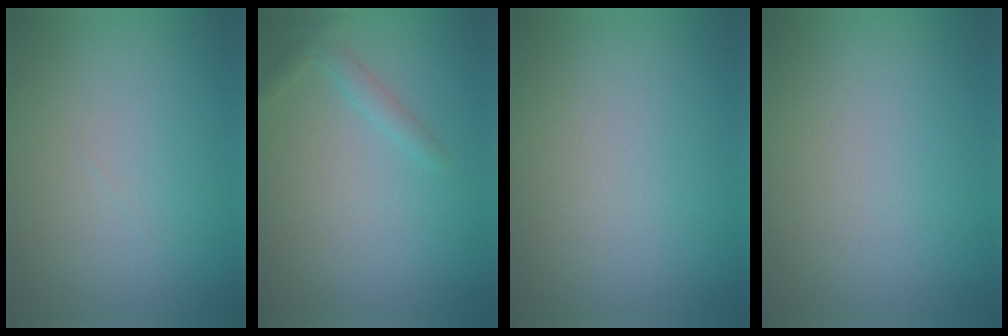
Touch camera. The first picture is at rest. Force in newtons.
{"total": 1.6, "press": 1.6, "slide": 0.1}
{"total": 0.0}
{"total": 0.0}